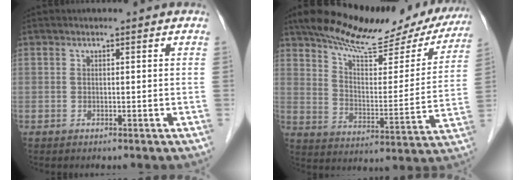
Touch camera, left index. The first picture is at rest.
{"total": 22.9, "force": [19.3, 6.3, 10.6], "torque": [-0.155, 0.003, 0.263]}